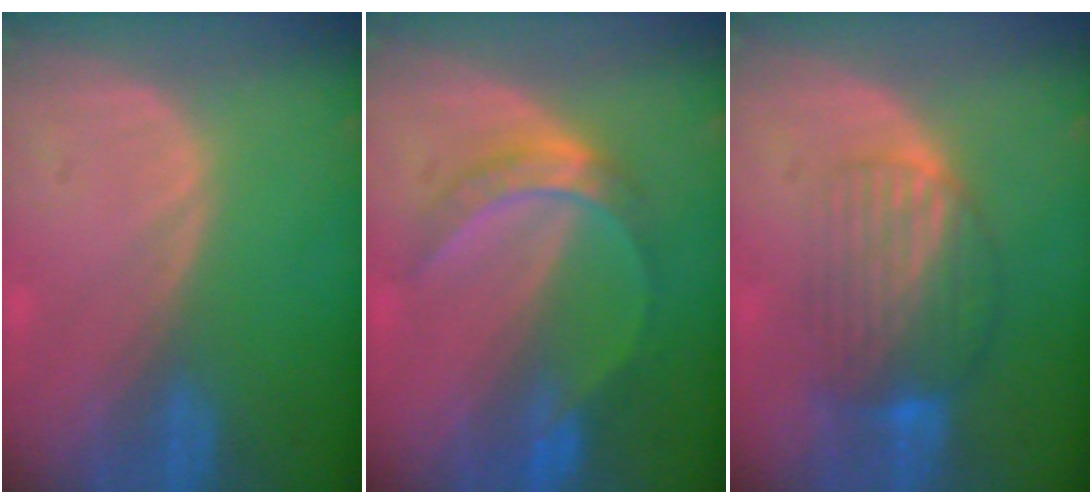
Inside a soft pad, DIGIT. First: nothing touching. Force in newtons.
{"total": 5.4, "press": 5.3, "slide": 0.6}
{"total": 7.9, "press": 7.1, "slide": 3.5}